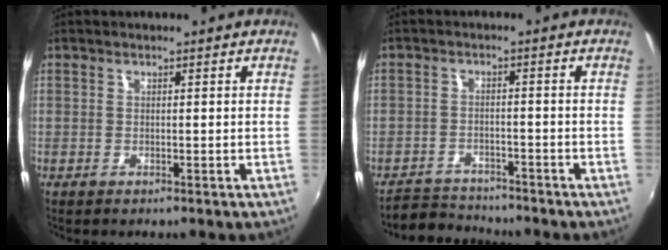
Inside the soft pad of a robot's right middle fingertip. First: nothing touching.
{"total": 5.7, "force": [-5.4, 1.5, 0.2], "torque": [-0.025, 0.008, -0.095]}